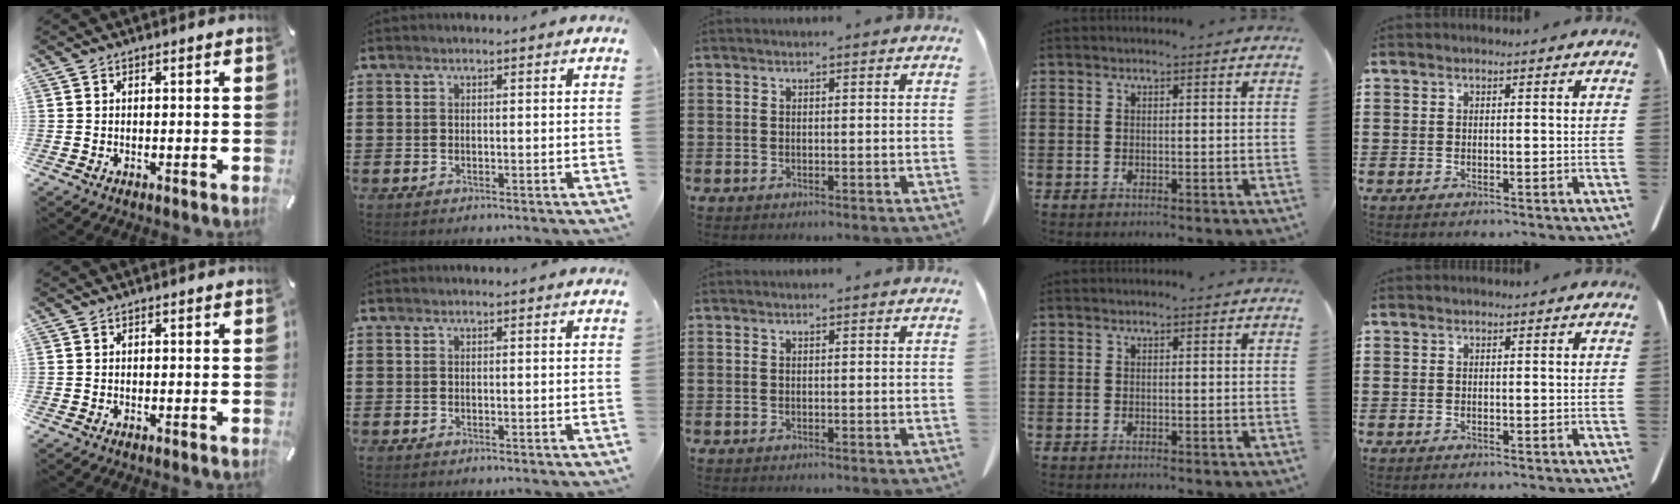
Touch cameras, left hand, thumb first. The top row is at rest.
{}